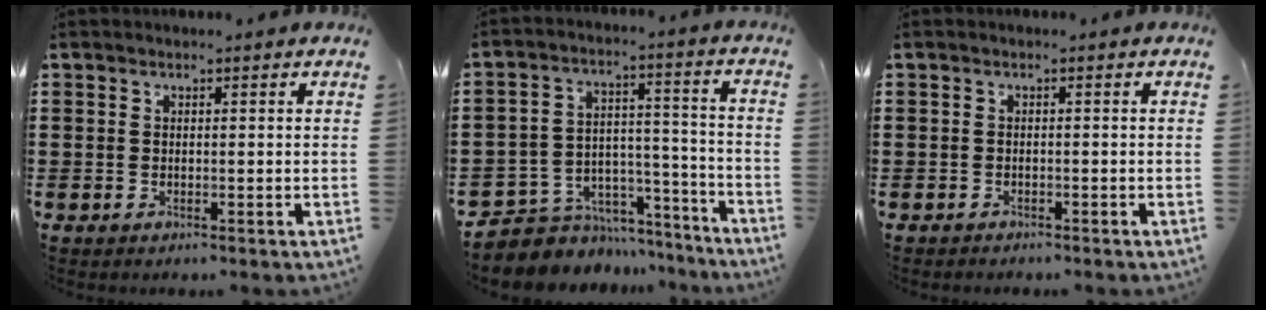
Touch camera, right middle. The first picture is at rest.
{"total": 5.4, "force": [-4.4, 3.1, 0.0], "torque": [-0.009, 0.014, -0.086]}
{"total": 0.7, "force": [-0.7, 0.1, 0.0], "torque": [-0.001, 0.002, -0.015]}